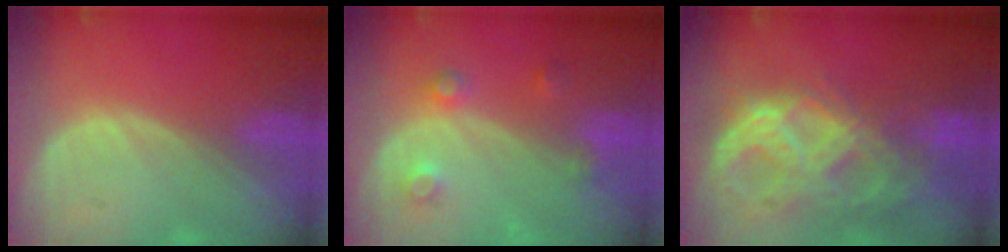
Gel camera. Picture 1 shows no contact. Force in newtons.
{"total": 3.6, "press": 3.4, "slide": 1.3}
{"total": 11.4, "press": 9.7, "slide": 6.1}